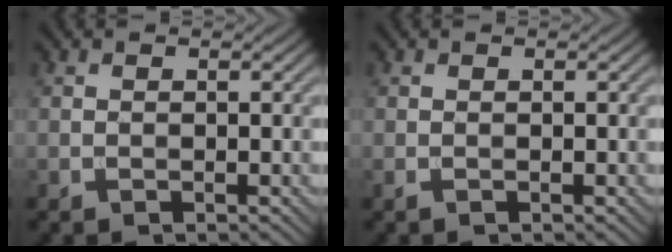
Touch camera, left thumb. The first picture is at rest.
{"total": 0.0}